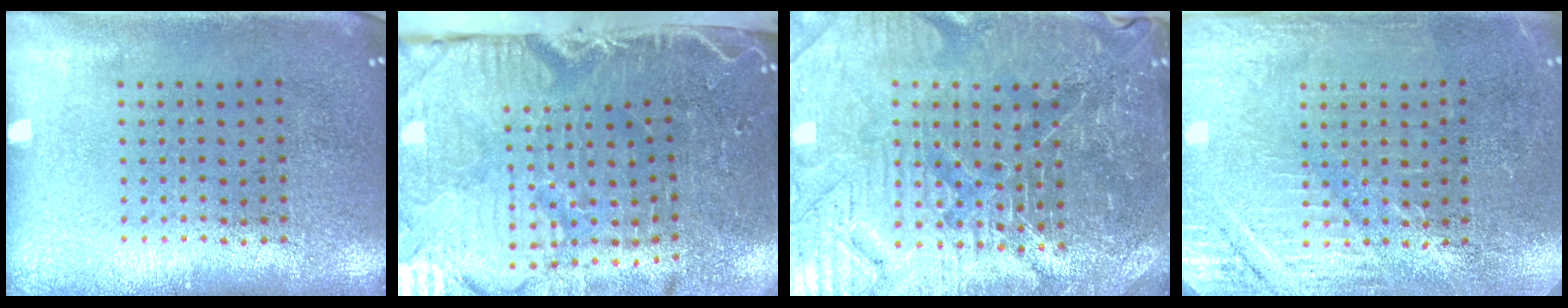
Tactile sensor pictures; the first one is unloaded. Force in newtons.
{"total": 5.4, "press": 4.4, "slide": 3.1}
{"total": 5.4, "press": 5.1, "slide": 1.8}
{"total": 2.9, "press": 2.9, "slide": 0.2}